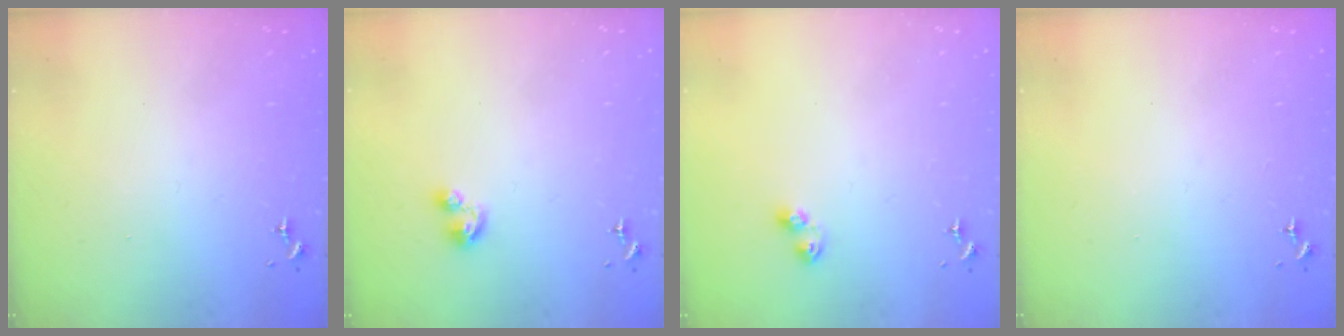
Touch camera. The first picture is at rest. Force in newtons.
{"total": 5.1, "press": 5.1, "slide": 0.6}
{"total": 5.3, "press": 5.2, "slide": 0.6}
{"total": 1.3, "press": 0.9, "slide": 0.9}